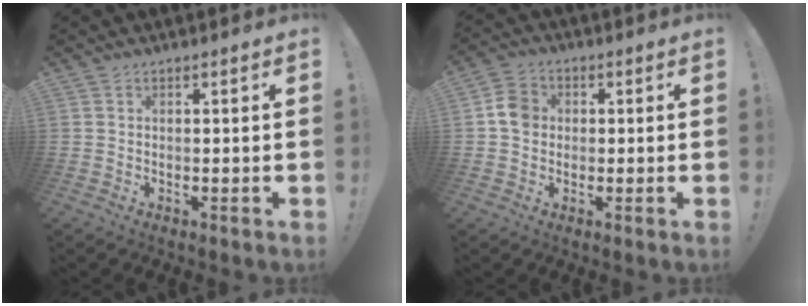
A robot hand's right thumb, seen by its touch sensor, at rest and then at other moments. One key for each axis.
{"total": 6.4, "fx": 0.3, "fy": 5.6, "fz": 3.1, "tx": -0.042, "ty": 0.016, "tz": 0.009}